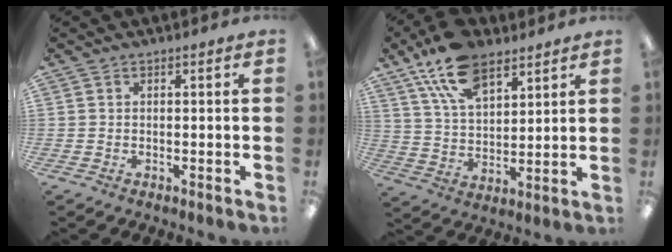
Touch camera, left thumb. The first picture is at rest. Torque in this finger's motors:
{"motor_torque": [0.17, 0.19, 1.43, -1.35, 0.12]}